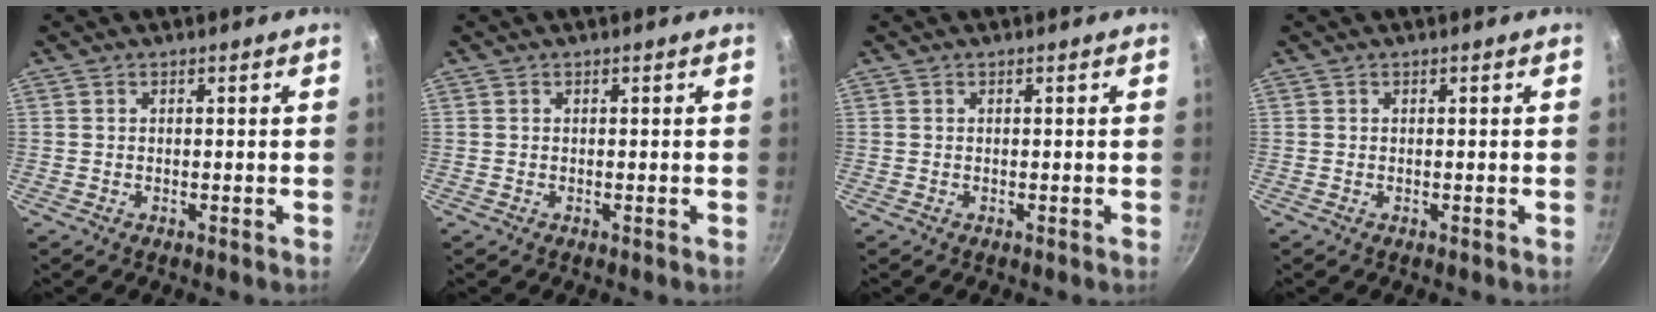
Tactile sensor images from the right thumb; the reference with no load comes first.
{"total": 0.0}
{"total": 0.0}
{"total": 0.0}